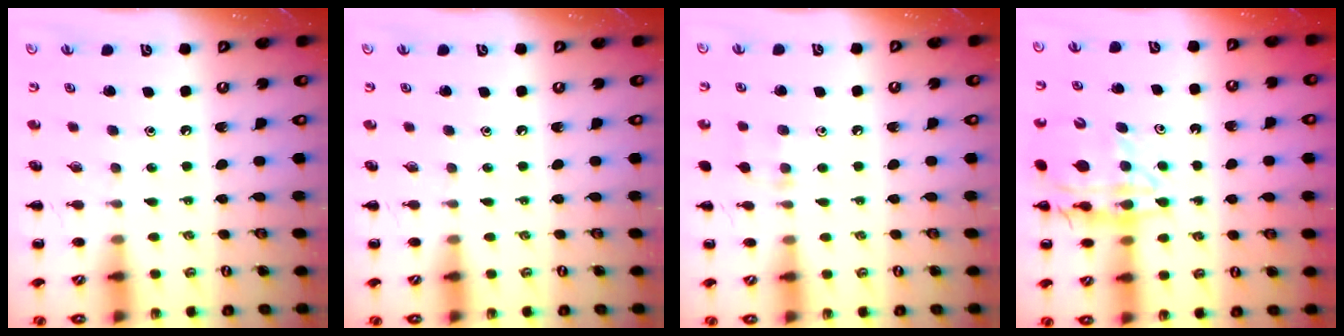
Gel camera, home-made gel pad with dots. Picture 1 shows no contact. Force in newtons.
{"total": 0.0}
{"total": 6.6, "press": 6.3, "slide": 2.0}
{"total": 14.7, "press": 14.3, "slide": 3.3}